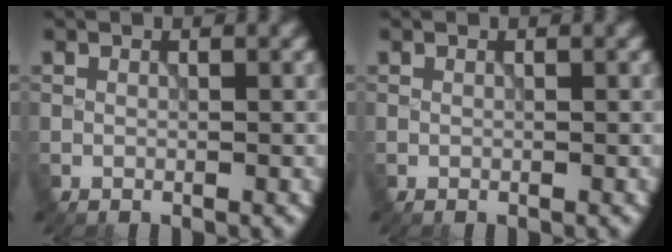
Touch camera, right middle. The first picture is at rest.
{"total": 0.0}